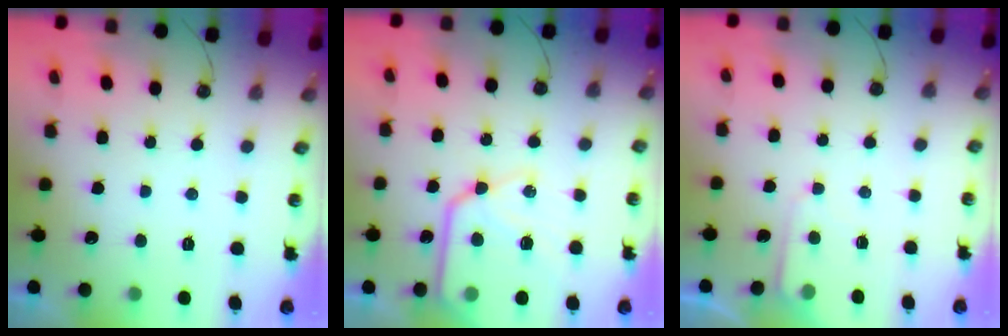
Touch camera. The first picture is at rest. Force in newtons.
{"total": 16.1, "press": 16.0, "slide": 1.9}
{"total": 5.1, "press": 5.1, "slide": 0.6}